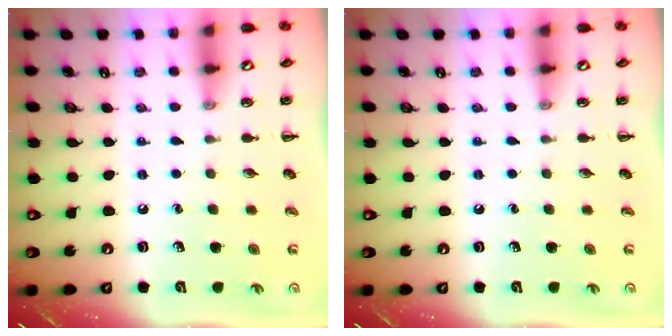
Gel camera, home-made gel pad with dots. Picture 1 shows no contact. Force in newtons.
{"total": 0.0}